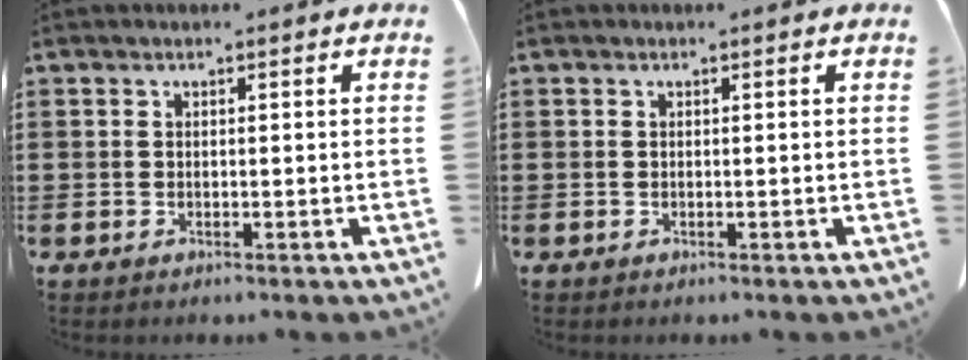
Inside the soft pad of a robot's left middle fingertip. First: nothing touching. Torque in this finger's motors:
{"motor_torque": [-0.02, 0.01, 0.00, 0.00]}